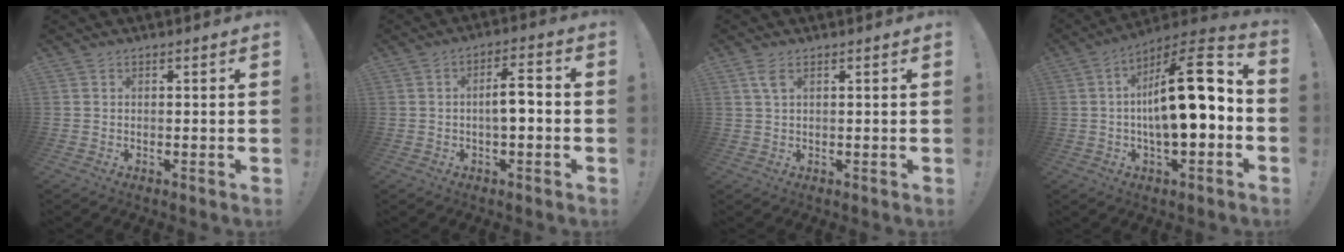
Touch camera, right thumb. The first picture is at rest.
{"total": 6.4, "force": [-1.0, 1.9, 6.0], "torque": [-0.088, 0.007, -0.021]}
{"total": 3.2, "force": [1.3, 1.2, 2.7], "torque": [-0.054, 0.001, 0.023]}
{"total": 19.3, "force": [0.0, 6.0, 18.4], "torque": [-0.277, 0.001, -0.005]}